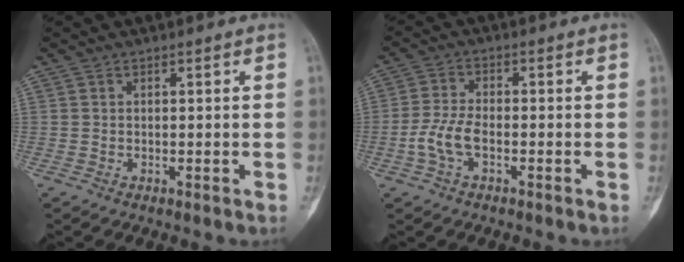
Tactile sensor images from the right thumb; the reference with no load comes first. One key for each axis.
{"total": 5.6, "fx": -1.9, "fy": 2.7, "fz": 4.5, "tx": -0.106, "ty": 0.017, "tz": -0.038}